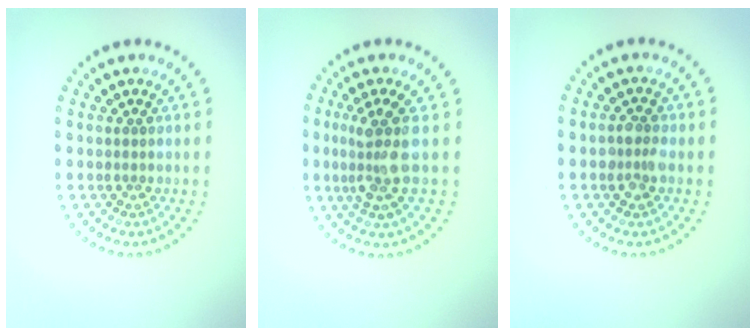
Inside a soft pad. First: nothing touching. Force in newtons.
{"total": 3.7, "press": 3.2, "slide": 1.9}
{"total": 2.0, "press": 2.0, "slide": 0.3}